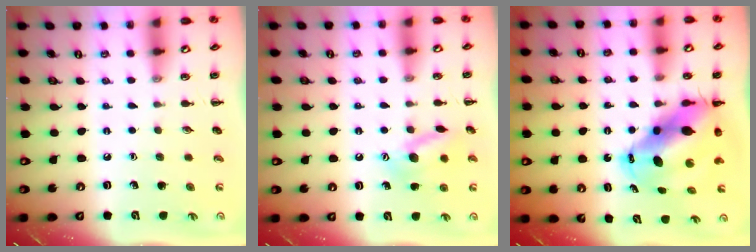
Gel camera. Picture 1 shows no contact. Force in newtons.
{"total": 12.9, "press": 12.9, "slide": 0.7}
{"total": 13.1, "press": 12.6, "slide": 3.6}